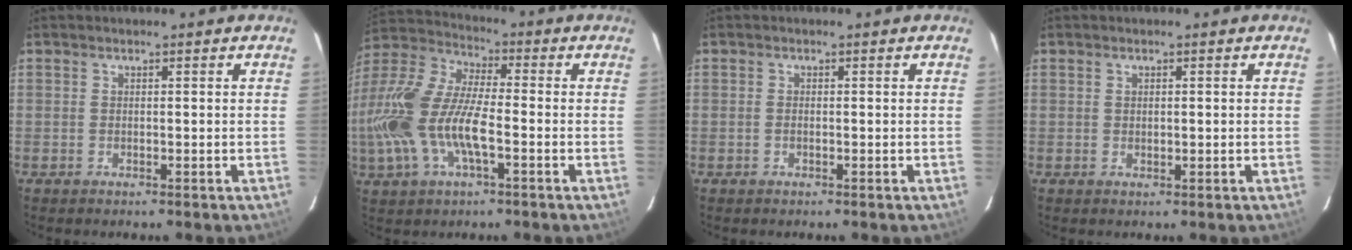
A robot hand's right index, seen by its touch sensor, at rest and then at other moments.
{"total": 19.5, "force": [-4.4, 7.8, 17.4], "torque": [-0.365, -0.011, -0.089]}
{"total": 0.6, "force": [-0.2, 0.3, 0.4], "torque": [-0.010, 0.000, -0.005]}
{"total": 0.9, "force": [0.3, 0.6, 0.6], "torque": [-0.009, 0.002, 0.006]}